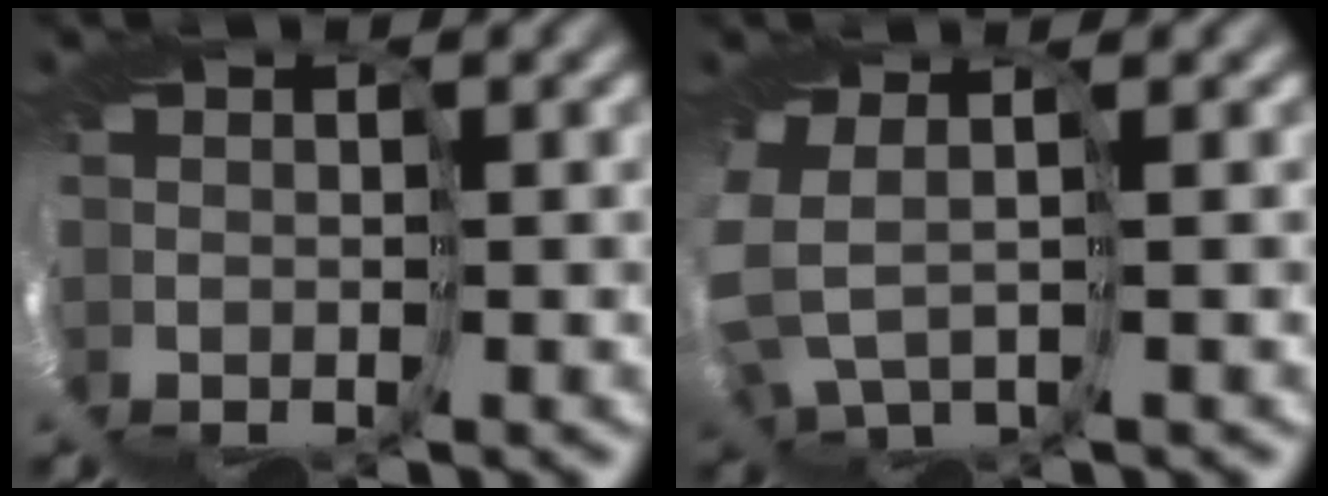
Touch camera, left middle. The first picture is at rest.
{"total": 2.1, "force": [1.9, 0.2, 1.0], "torque": [-0.056, -0.017, 0.025]}